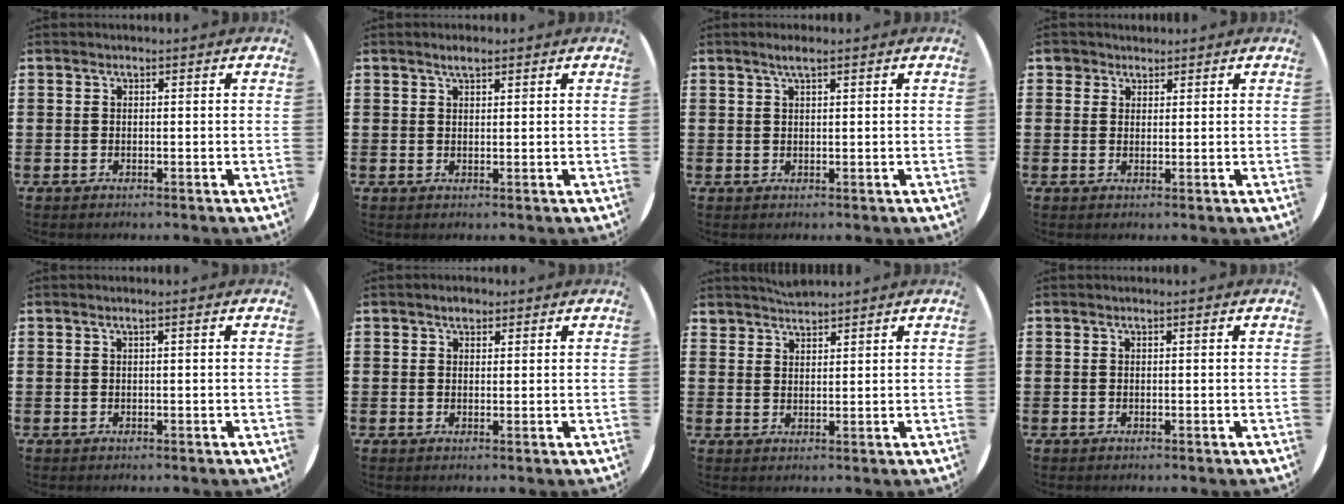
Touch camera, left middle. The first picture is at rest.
{"total": 1.7, "force": [1.4, 0.4, 0.9], "torque": [-0.019, 0.004, 0.025]}
{"total": 1.7, "force": [1.2, 0.1, 1.2], "torque": [-0.024, 0.003, 0.020]}
{"total": 2.0, "force": [1.6, 1.2, 0.0], "torque": [0.003, 0.002, 0.031]}
{"total": 0.6, "force": [0.2, -0.2, 0.5], "torque": [-0.005, -0.001, 0.002]}
{"total": 1.7, "force": [1.4, 0.8, 0.6], "torque": [-0.005, 0.002, 0.024]}
{"total": 2.2, "force": [2.1, 0.0, -0.4], "torque": [0.004, -0.001, 0.042]}
{"total": 0.0}